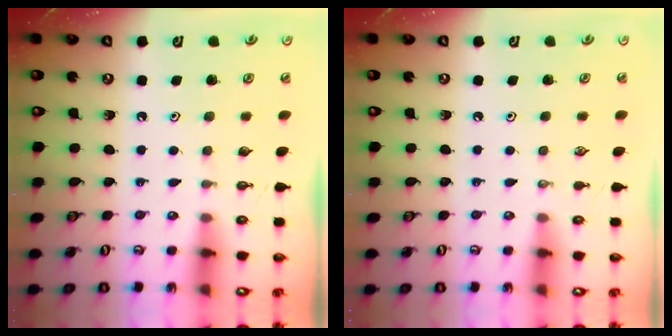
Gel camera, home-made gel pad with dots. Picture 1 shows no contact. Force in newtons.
{"total": 0.0}